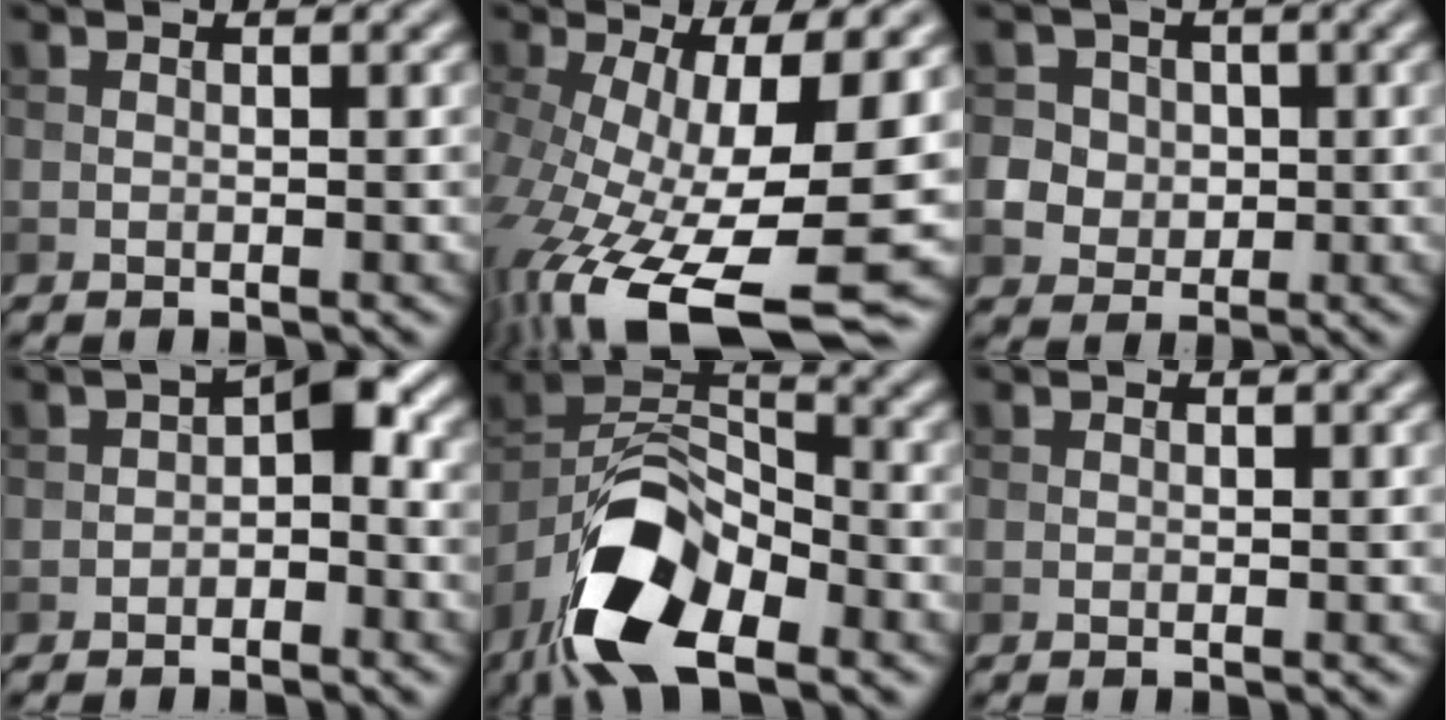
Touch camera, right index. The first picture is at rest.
{"total": 15.4, "force": [-4.1, 5.4, 13.9], "torque": [-0.266, -0.034, -0.053]}
{"total": 5.6, "force": [0.5, 5.4, 1.6], "torque": [-0.028, 0.027, 0.001]}
{"total": 3.1, "force": [-0.7, 1.5, 2.7], "torque": [-0.030, 0.012, -0.017]}
{"total": 11.2, "force": [-6.5, 5.1, 7.5], "torque": [-0.139, 0.000, -0.128]}
{"total": 0.0}